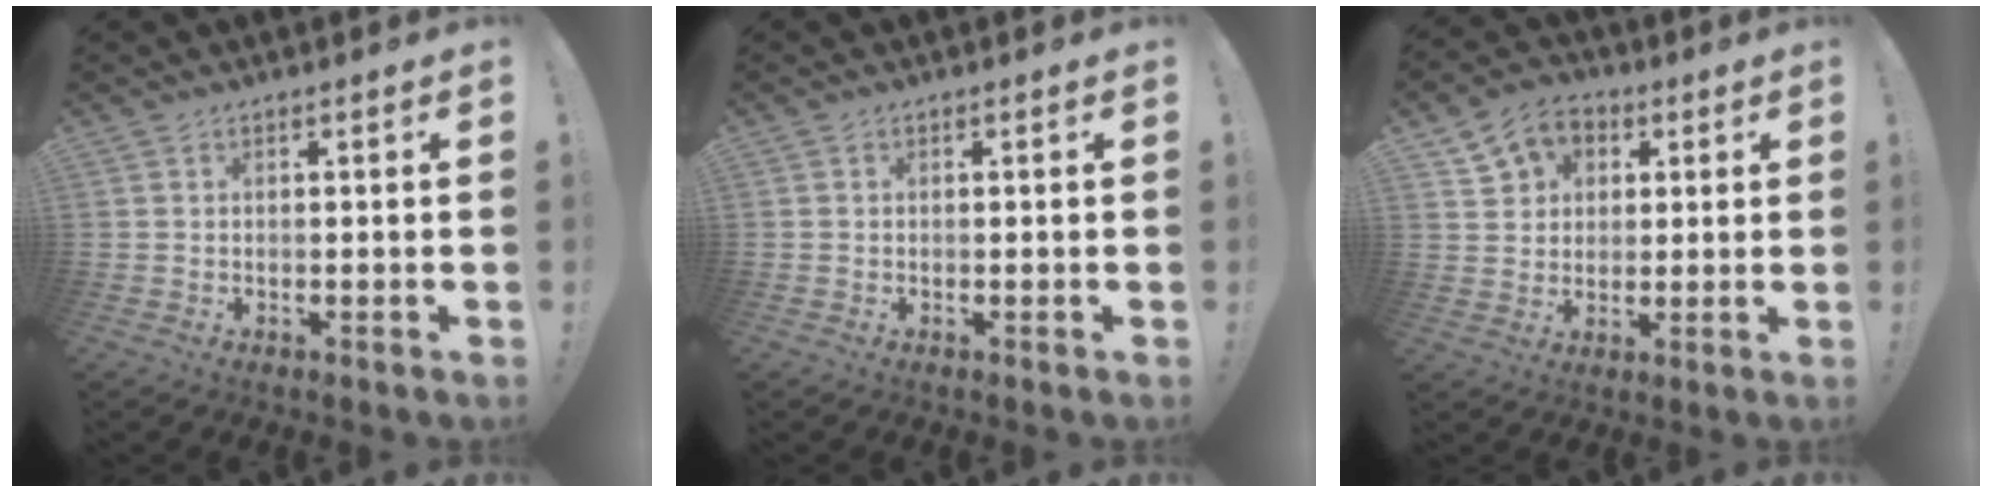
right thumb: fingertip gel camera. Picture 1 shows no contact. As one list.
[{"total": 0.0}, {"total": 9.3, "force": [3.6, 8.0, 3.0], "torque": [-0.042, -0.014, 0.073]}]